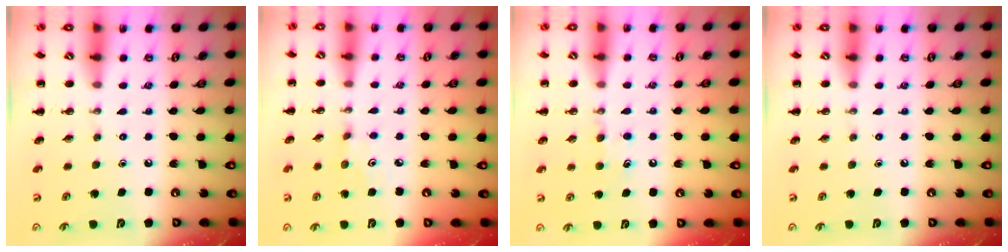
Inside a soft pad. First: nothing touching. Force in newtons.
{"total": 2.7, "press": 2.7, "slide": 0.3}
{"total": 6.2, "press": 6.0, "slide": 1.6}
{"total": 0.0}